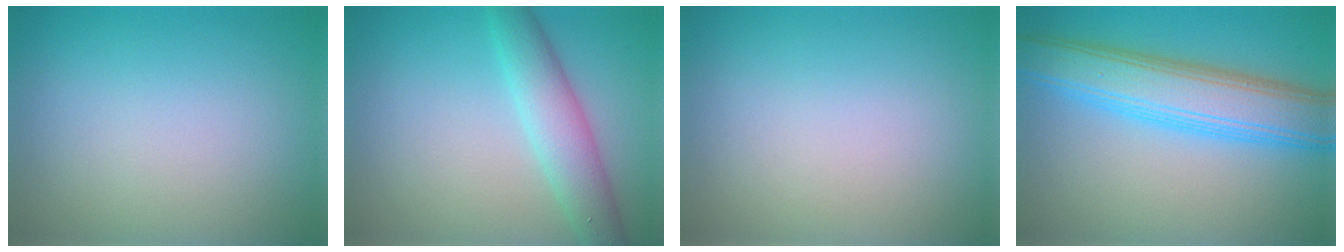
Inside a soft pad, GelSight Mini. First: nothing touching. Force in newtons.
{"total": 4.3, "press": 4.3, "slide": 0.1}
{"total": 0.0}
{"total": 8.0, "press": 8.0, "slide": 0.0}